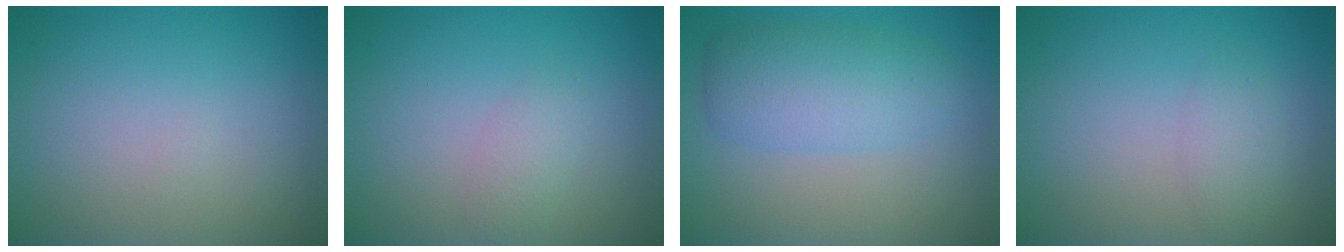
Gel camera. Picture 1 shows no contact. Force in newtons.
{"total": 1.5, "press": 1.5, "slide": 0.1}
{"total": 4.5, "press": 4.5, "slide": 0.1}
{"total": 1.5, "press": 1.5, "slide": 0.1}